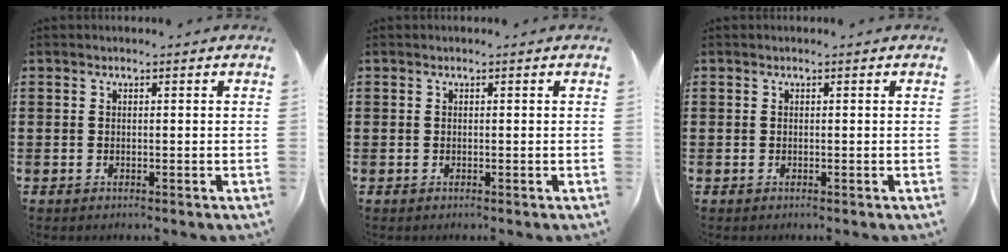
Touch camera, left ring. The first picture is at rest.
{"total": 0.0}
{"total": 0.0}